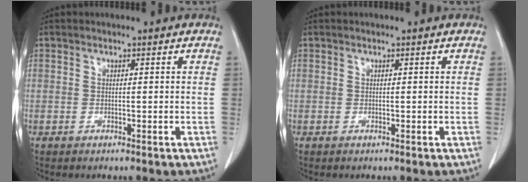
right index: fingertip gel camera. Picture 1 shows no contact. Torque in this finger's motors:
{"motor_torque": [0.01, 0.07, 0.06, 0.01]}